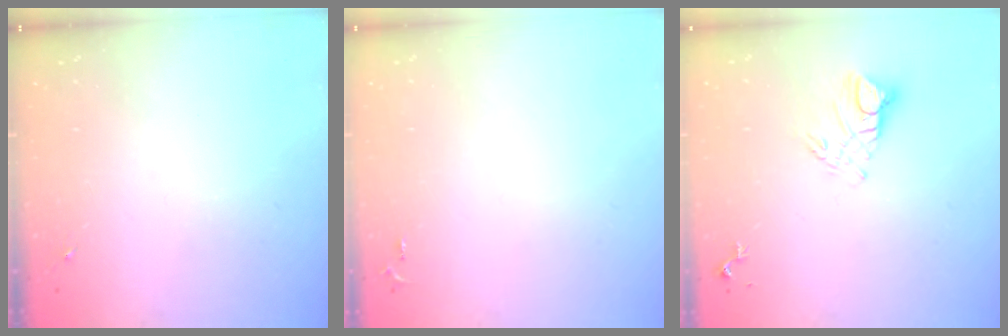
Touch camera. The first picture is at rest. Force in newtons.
{"total": 2.5, "press": 2.5, "slide": 0.3}
{"total": 7.6, "press": 7.6, "slide": 0.7}